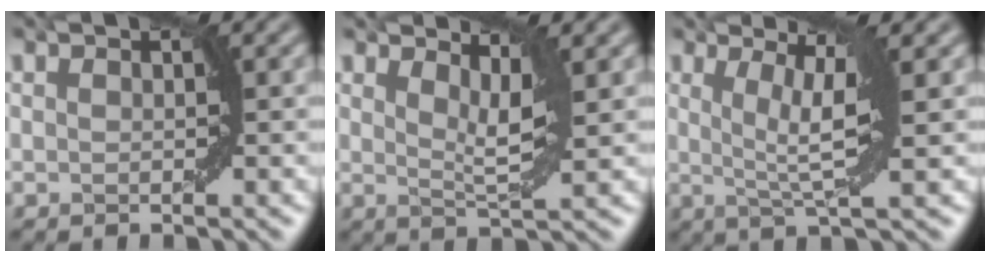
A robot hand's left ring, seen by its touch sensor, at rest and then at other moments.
{"total": 2.8, "force": [1.6, 0.5, 2.3], "torque": [-0.042, 0.001, 0.029]}
{"total": 4.1, "force": [0.3, 0.5, 4.1], "torque": [-0.080, 0.001, 0.012]}